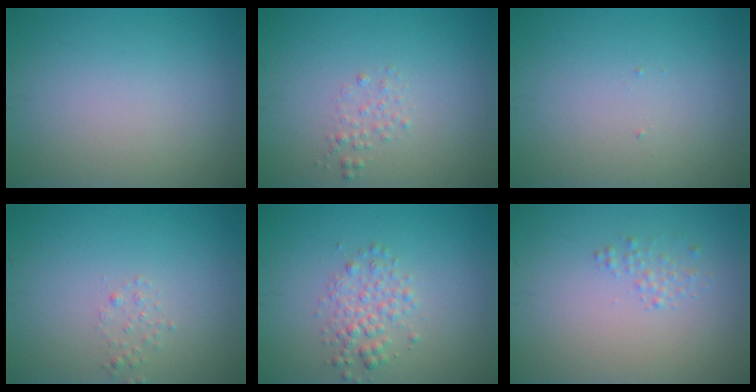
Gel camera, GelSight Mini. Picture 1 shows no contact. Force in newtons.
{"total": 1.0, "press": 1.0, "slide": 0.0}
{"total": 0.0}
{"total": 0.8, "press": 0.8, "slide": 0.1}
{"total": 2.4, "press": 2.4, "slide": 0.1}
{"total": 0.9, "press": 0.9, "slide": 0.0}